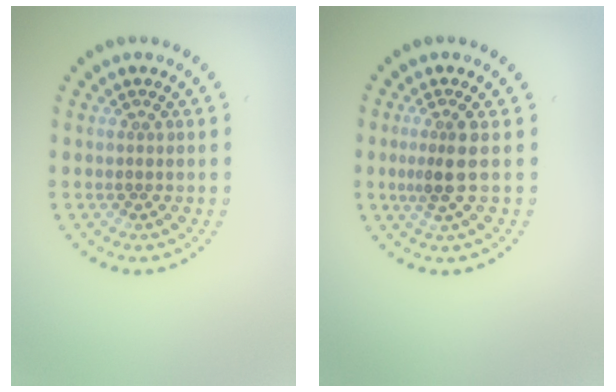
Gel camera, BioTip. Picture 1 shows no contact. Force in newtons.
{"total": 2.3, "press": 1.9, "slide": 1.4}